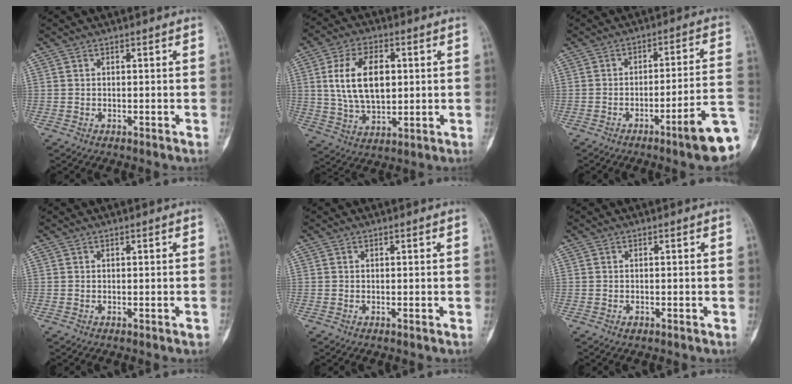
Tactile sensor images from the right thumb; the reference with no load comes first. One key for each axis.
{"total": 13.6, "fx": 2.3, "fy": 8.0, "fz": 10.7, "tx": -0.172, "ty": -0.003, "tz": 0.045}
{"total": 15.6, "fx": -6.5, "fy": 2.0, "fz": 14.0, "tx": -0.148, "ty": 0.048, "tz": -0.090}
{"total": 0.8, "fx": -0.4, "fy": 0.1, "fz": 0.6, "tx": -0.005, "ty": 0.004, "tz": -0.005}
{"total": 0.0}
{"total": 0.8, "fx": -0.5, "fy": 0.4, "fz": 0.5, "tx": -0.005, "ty": 0.005, "tz": -0.007}